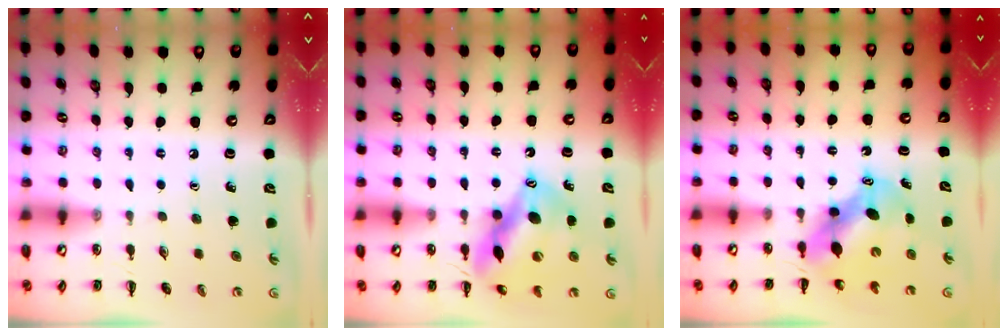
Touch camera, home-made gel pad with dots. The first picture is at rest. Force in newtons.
{"total": 14.5, "press": 13.9, "slide": 4.3}
{"total": 6.7, "press": 6.5, "slide": 1.3}